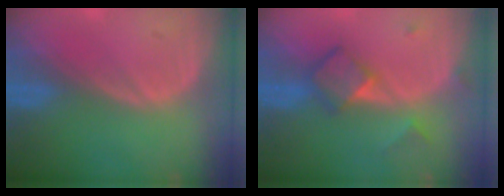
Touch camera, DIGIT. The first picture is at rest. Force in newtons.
{"total": 4.9, "press": 4.8, "slide": 0.6}